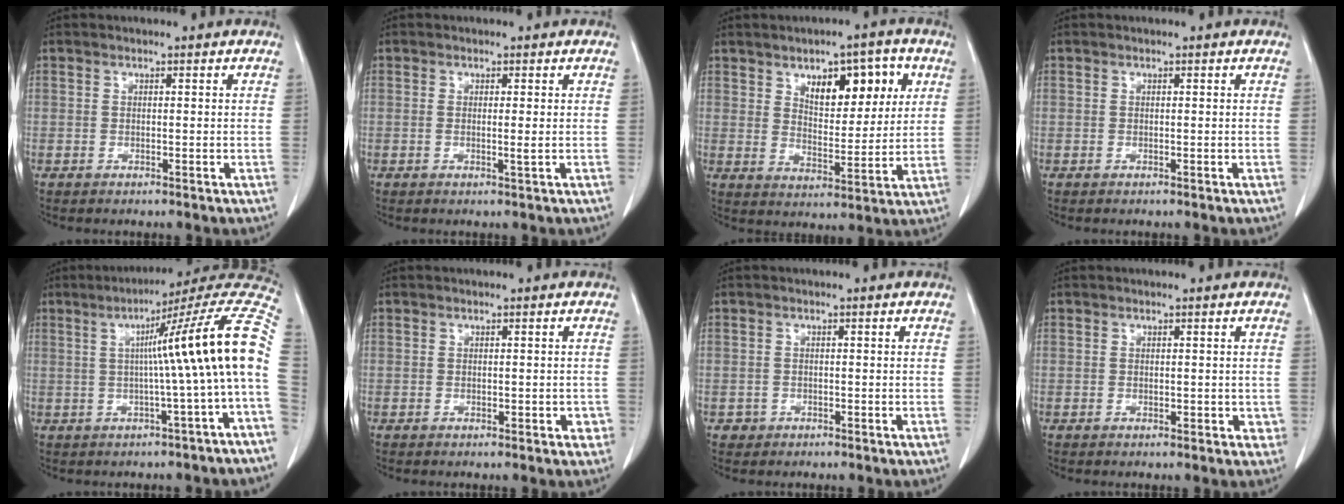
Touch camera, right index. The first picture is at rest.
{"total": 0.8, "force": [0.0, -0.1, 0.8], "torque": [-0.015, -0.002, -0.001]}
{"total": 10.3, "force": [4.7, 4.4, 8.1], "torque": [-0.111, 0.008, 0.077]}
{"total": 0.0}
{"total": 15.8, "force": [0.0, -1.8, 15.7], "torque": [-0.196, 0.033, -0.008]}
{"total": 1.9, "force": [-0.4, 1.1, 1.5], "torque": [-0.012, 0.007, -0.001]}
{"total": 1.4, "force": [-0.5, 1.3, -0.2], "torque": [0.003, 0.007, -0.008]}
{"total": 1.7, "force": [0.0, 1.3, 1.2], "torque": [-0.009, 0.003, 0.002]}